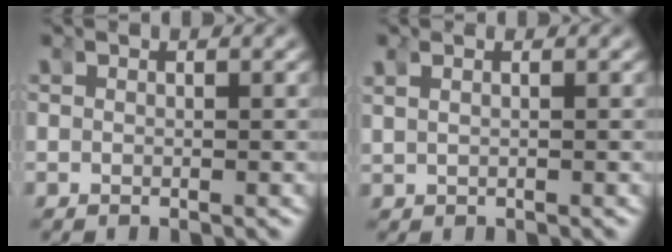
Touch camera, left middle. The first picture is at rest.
{"total": 1.1, "force": [0.6, 0.2, 0.8], "torque": [-0.019, 0.001, 0.020]}